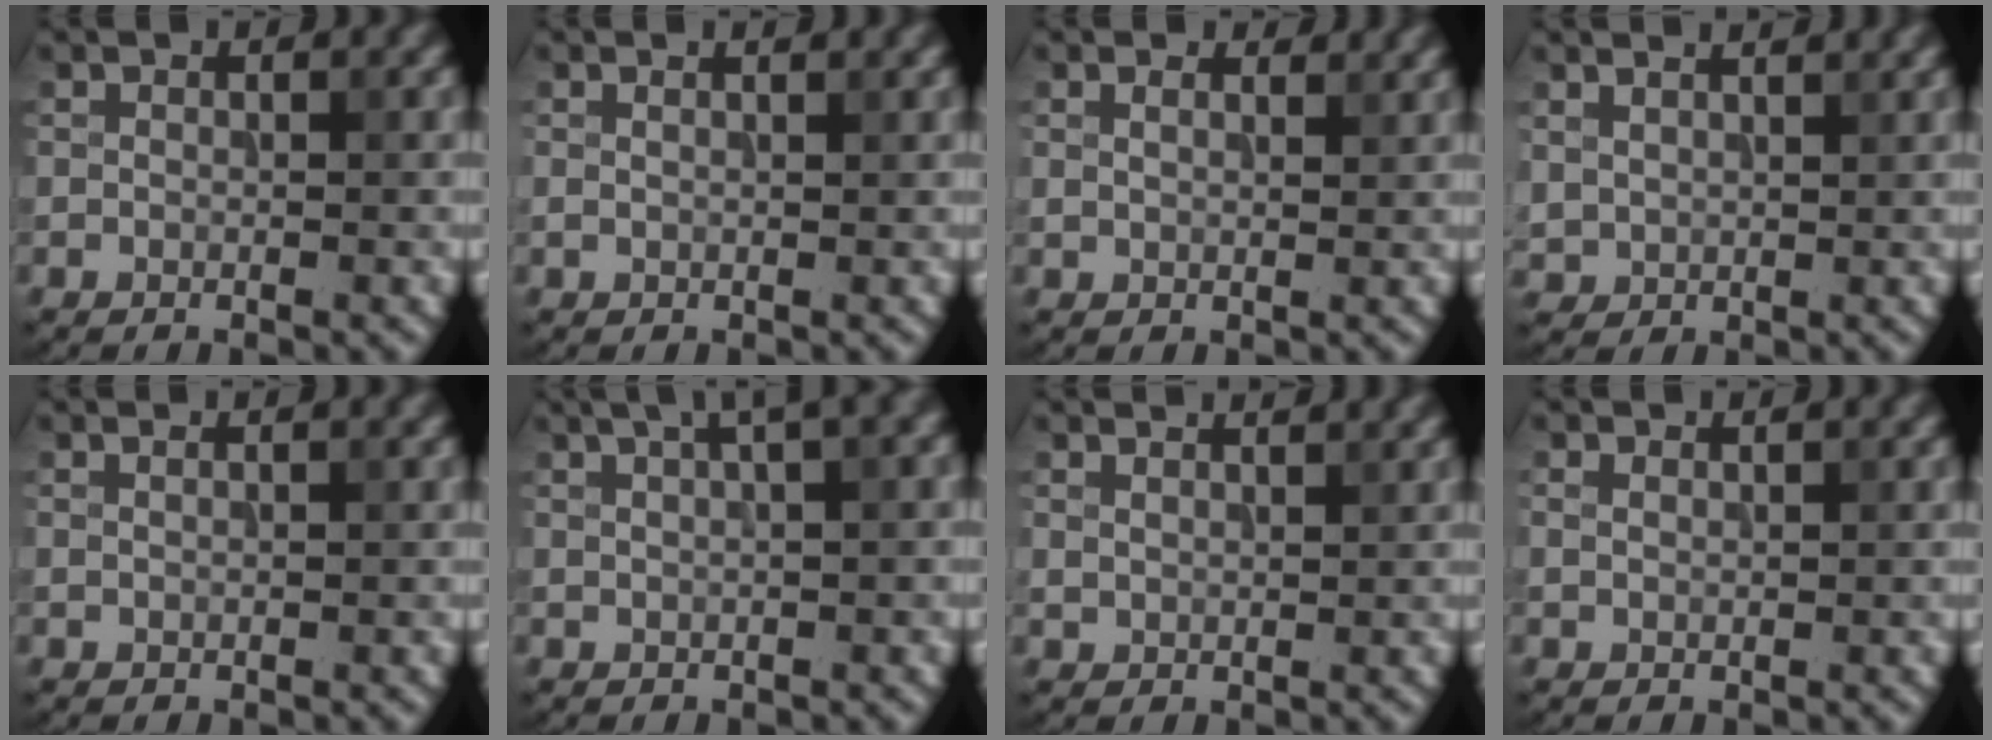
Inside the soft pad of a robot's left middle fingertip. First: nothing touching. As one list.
[{"total": 2.1, "force": [1.4, 0.8, 1.3], "torque": [-0.008, 0.000, -0.002]}, {"total": 3.1, "force": [2.3, 1.3, 1.6], "torque": [-0.025, 0.010, 0.017]}, {"total": 2.9, "force": [2.4, 1.1, 1.2], "torque": [-0.024, 0.012, 0.038]}, {"total": 0.9, "force": [0.7, 0.3, 0.6], "torque": [-0.008, -0.001, 0.004]}, {"total": 4.7, "force": [2.7, 1.2, 3.7], "torque": [-0.045, 0.020, 0.034]}, {"total": 2.5, "force": [2.2, 0.6, 0.9], "torque": [-0.011, 0.007, 0.024]}, {"total": 0.7, "force": [0.6, 0.3, 0.4], "torque": [-0.010, 0.002, 0.012]}]